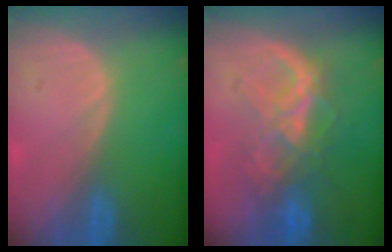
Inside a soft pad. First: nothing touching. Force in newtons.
{"total": 7.3, "press": 7.2, "slide": 1.3}